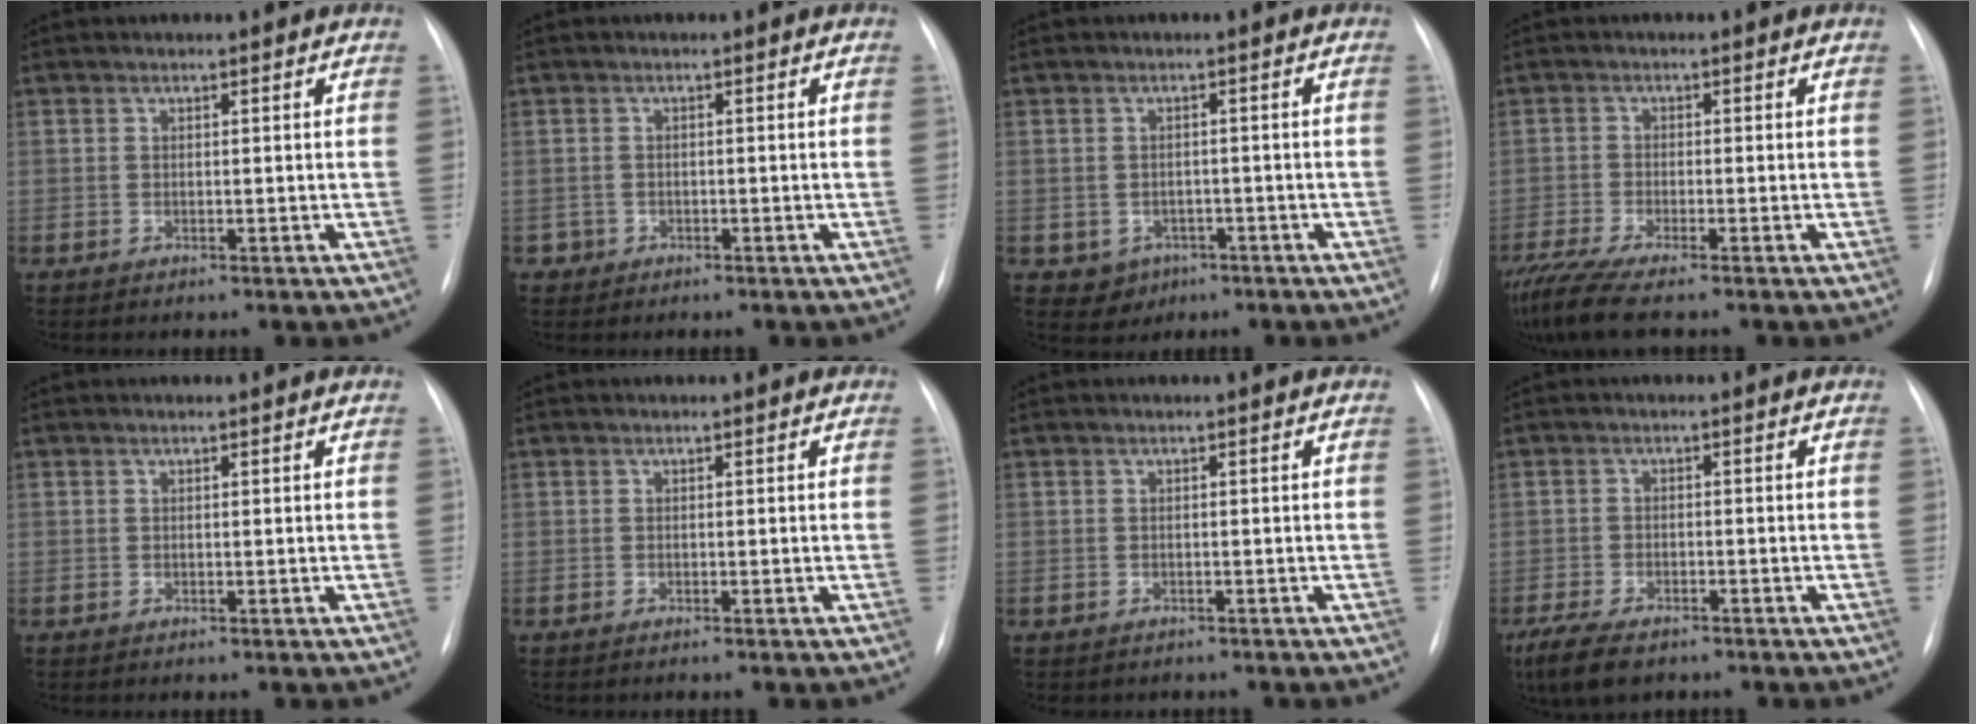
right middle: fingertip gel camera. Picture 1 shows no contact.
{"total": 1.2, "force": [-0.6, 1.0, -0.2], "torque": [-0.001, 0.004, -0.011]}
{"total": 3.4, "force": [-1.5, 3.0, 0.7], "torque": [-0.012, 0.005, -0.010]}
{"total": 7.5, "force": [-6.1, 0.0, 4.3], "torque": [-0.089, -0.024, -0.107]}
{"total": 0.0}
{"total": 0.0}
{"total": 1.4, "force": [-1.3, 0.7, 0.2], "torque": [-0.014, -0.002, -0.014]}
{"total": 8.5, "force": [-6.2, 3.3, 4.7], "torque": [-0.093, -0.016, -0.099]}